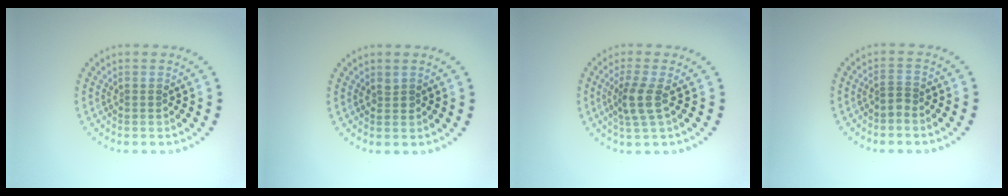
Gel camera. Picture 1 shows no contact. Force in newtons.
{"total": 0.5, "press": 0.5, "slide": 0.1}
{"total": 2.7, "press": 2.1, "slide": 1.7}
{"total": 1.0, "press": 0.6, "slide": 0.8}